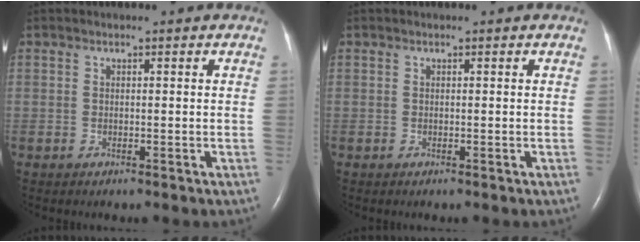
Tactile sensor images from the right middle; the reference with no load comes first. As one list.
[{"total": 0.0}]